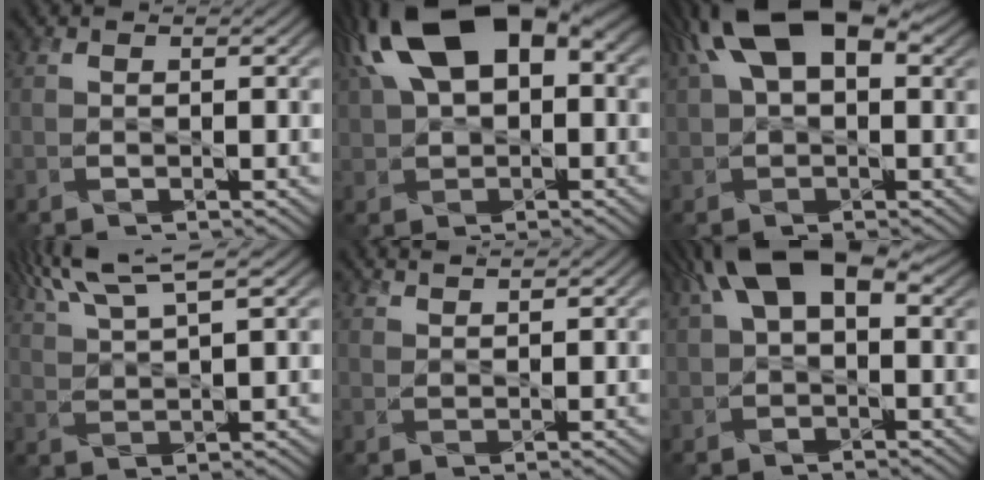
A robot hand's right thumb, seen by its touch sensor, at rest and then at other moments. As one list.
[{"total": 17.5, "force": [5.4, 9.7, 13.6], "torque": [-0.260, 0.029, 0.086]}, {"total": 14.3, "force": [5.3, 7.3, 11.0], "torque": [-0.194, 0.027, 0.069]}, {"total": 9.1, "force": [6.0, 1.9, 6.6], "torque": [-0.130, 0.021, 0.105]}, {"total": 2.1, "force": [1.9, 0.3, 0.7], "torque": [-0.016, -0.003, 0.035]}, {"total": 11.9, "force": [4.7, 6.0, 9.2], "torque": [-0.166, 0.021, 0.067]}]